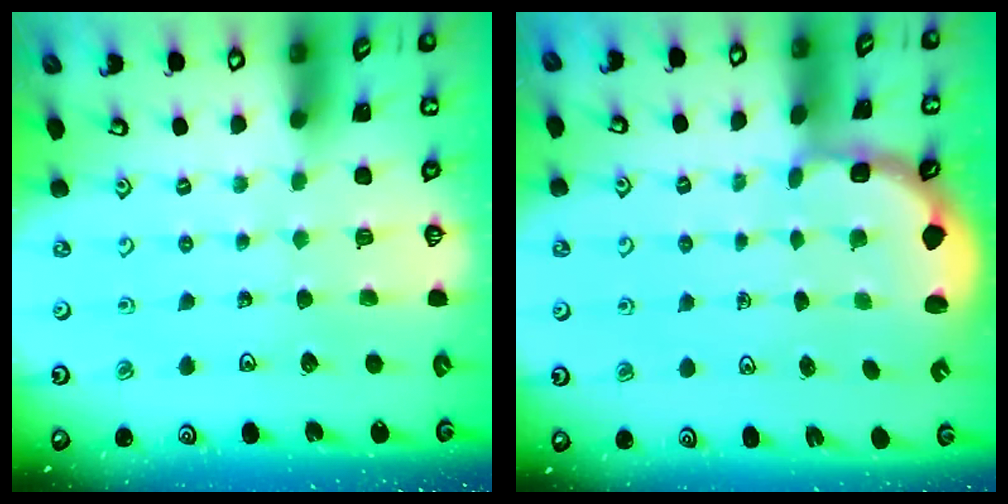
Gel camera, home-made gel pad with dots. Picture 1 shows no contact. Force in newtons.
{"total": 2.9, "press": 1.9, "slide": 2.2}